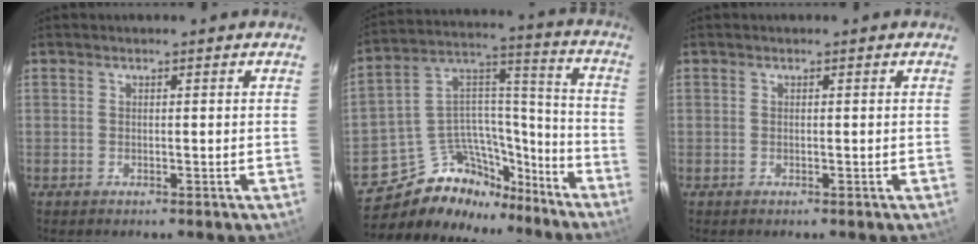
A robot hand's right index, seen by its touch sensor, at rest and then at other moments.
{"total": 19.1, "force": [-15.2, 9.6, 6.3], "torque": [-0.128, 0.076, -0.235]}
{"total": 0.0}